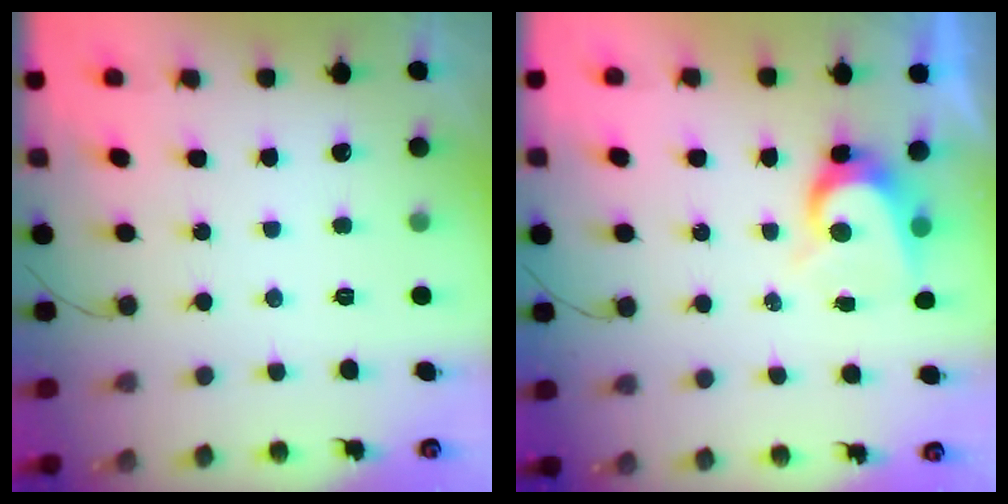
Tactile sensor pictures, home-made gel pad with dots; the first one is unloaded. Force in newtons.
{"total": 6.3, "press": 6.3, "slide": 0.5}